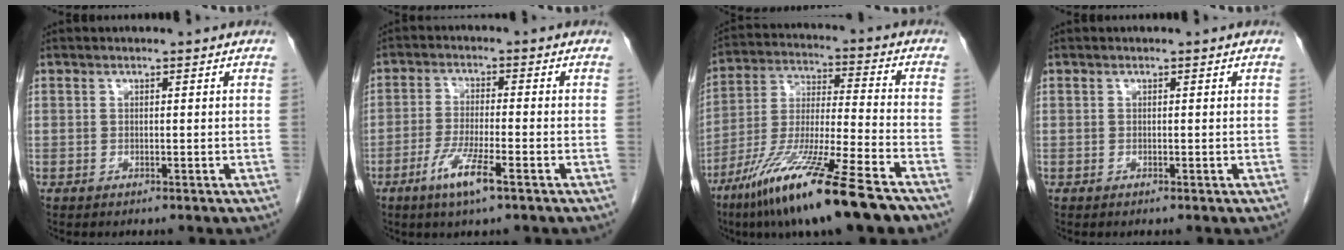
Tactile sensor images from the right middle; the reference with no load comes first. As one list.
[{"total": 6.4, "force": [-3.4, 0.3, 5.4], "torque": [-0.108, -0.012, -0.064]}, {"total": 19.0, "force": [-12.5, 0.8, 14.2], "torque": [-0.268, -0.055, -0.230]}, {"total": 0.0}]